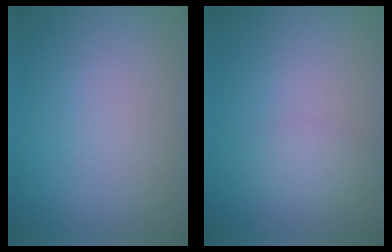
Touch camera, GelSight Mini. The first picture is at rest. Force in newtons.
{"total": 1.7, "press": 1.7, "slide": 0.0}